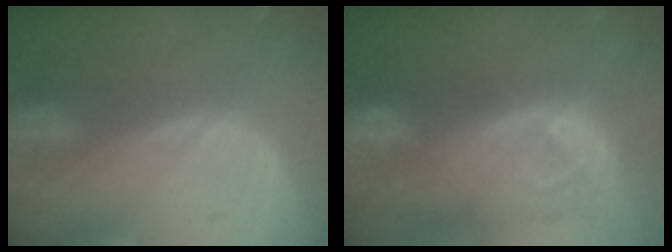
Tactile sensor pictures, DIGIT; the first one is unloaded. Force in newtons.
{"total": 10.9, "press": 9.7, "slide": 5.0}